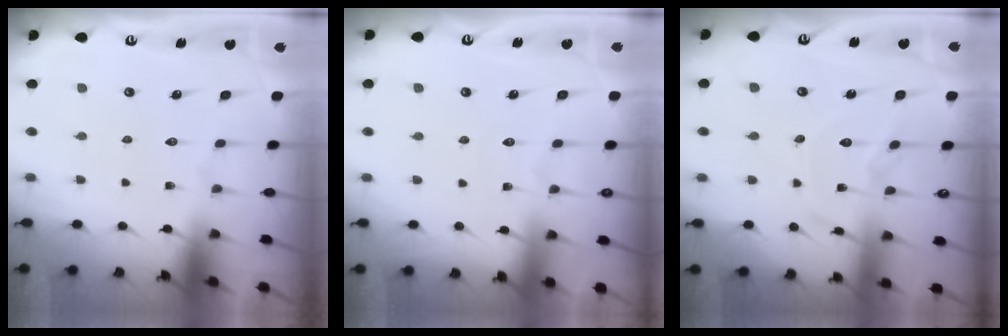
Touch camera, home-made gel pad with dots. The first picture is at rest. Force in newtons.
{"total": 2.9, "press": 2.9, "slide": 0.3}
{"total": 9.9, "press": 9.9, "slide": 0.2}